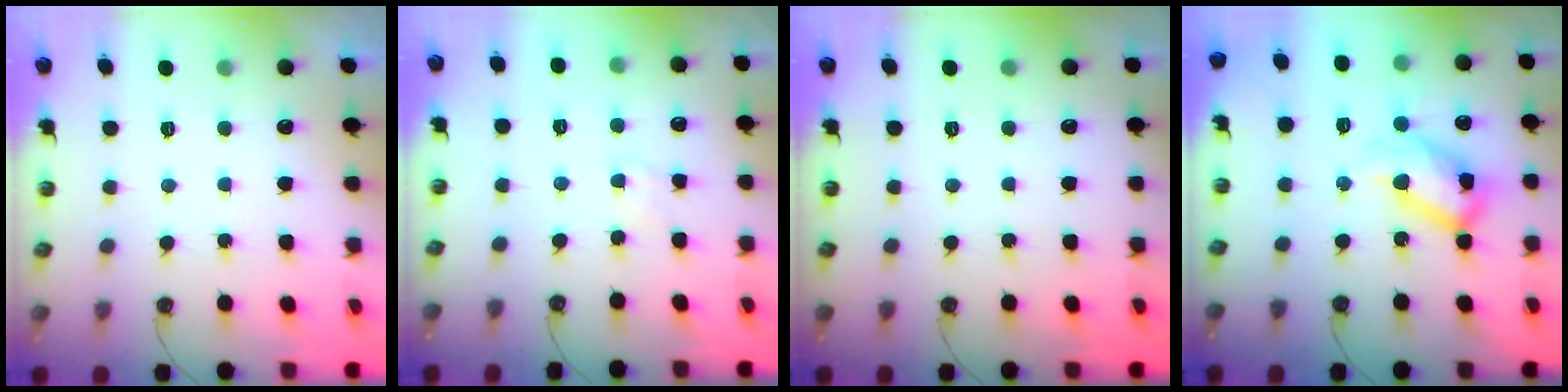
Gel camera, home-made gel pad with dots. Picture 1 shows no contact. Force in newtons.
{"total": 4.2, "press": 4.1, "slide": 0.5}
{"total": 1.2, "press": 1.1, "slide": 0.3}
{"total": 18.4, "press": 18.3, "slide": 1.7}